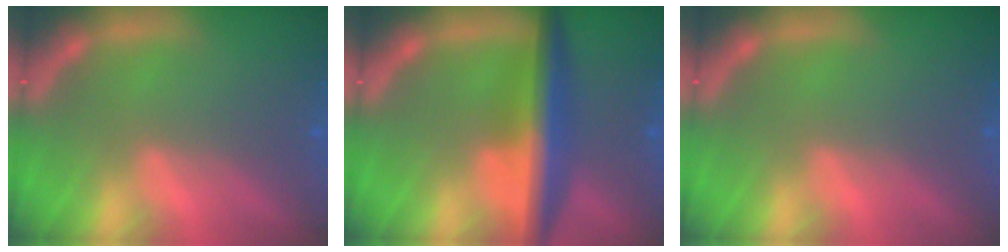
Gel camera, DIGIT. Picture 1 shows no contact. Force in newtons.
{"total": 6.6}
{"total": 0.0}